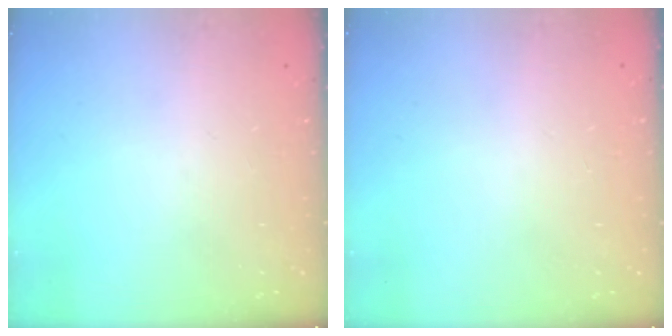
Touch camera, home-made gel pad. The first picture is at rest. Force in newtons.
{"total": 2.4, "press": 2.4, "slide": 0.2}